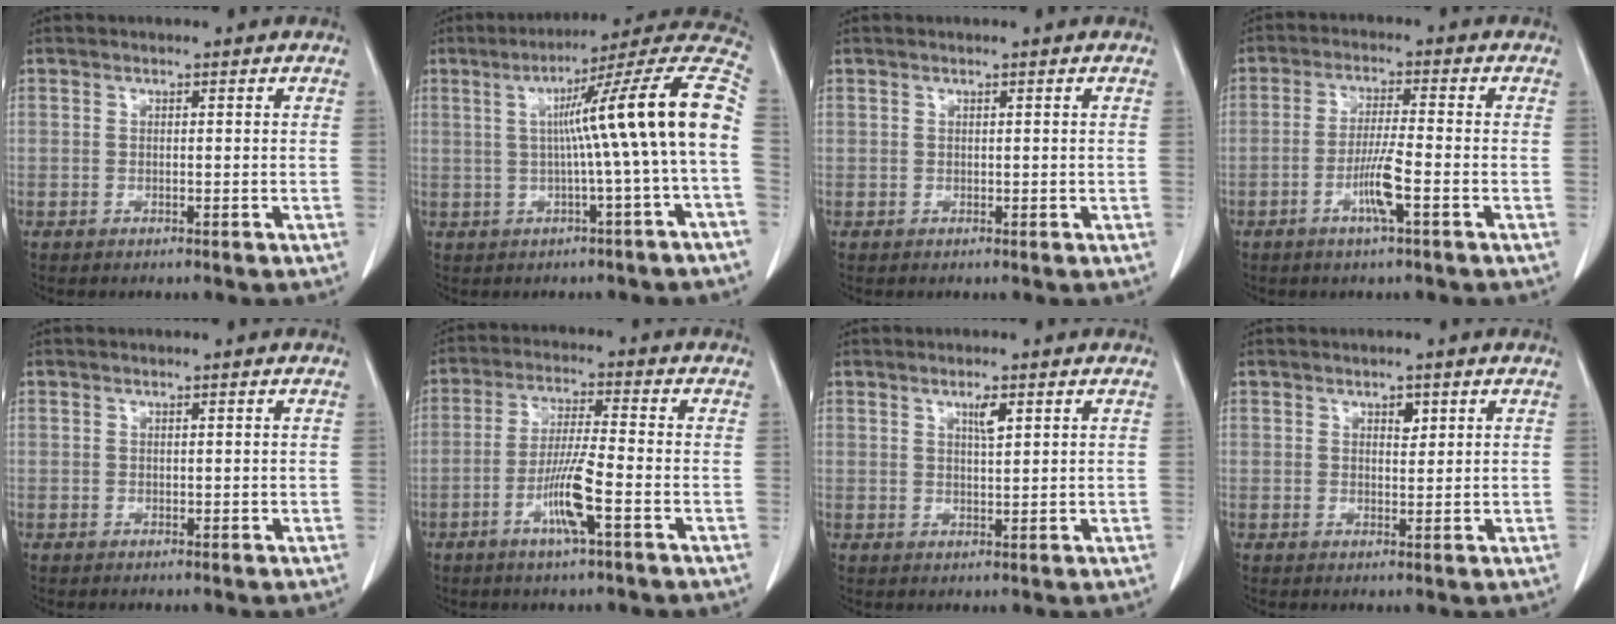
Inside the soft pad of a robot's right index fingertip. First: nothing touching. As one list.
[{"total": 16.0, "force": [0.3, -1.3, 16.0], "torque": [-0.214, 0.036, 0.000]}, {"total": 0.0}, {"total": 5.6, "force": [-2.3, -0.2, 5.1], "torque": [-0.099, -0.007, -0.046]}, {"total": 0.0}, {"total": 7.6, "force": [-3.1, -0.1, 6.9], "torque": [-0.137, -0.007, -0.061]}, {"total": 2.3, "force": [1.3, 0.5, 1.8], "torque": [-0.034, -0.002, 0.026]}, {"total": 1.7, "force": [1.0, 0.9, 1.0], "torque": [-0.012, -0.004, 0.017]}]